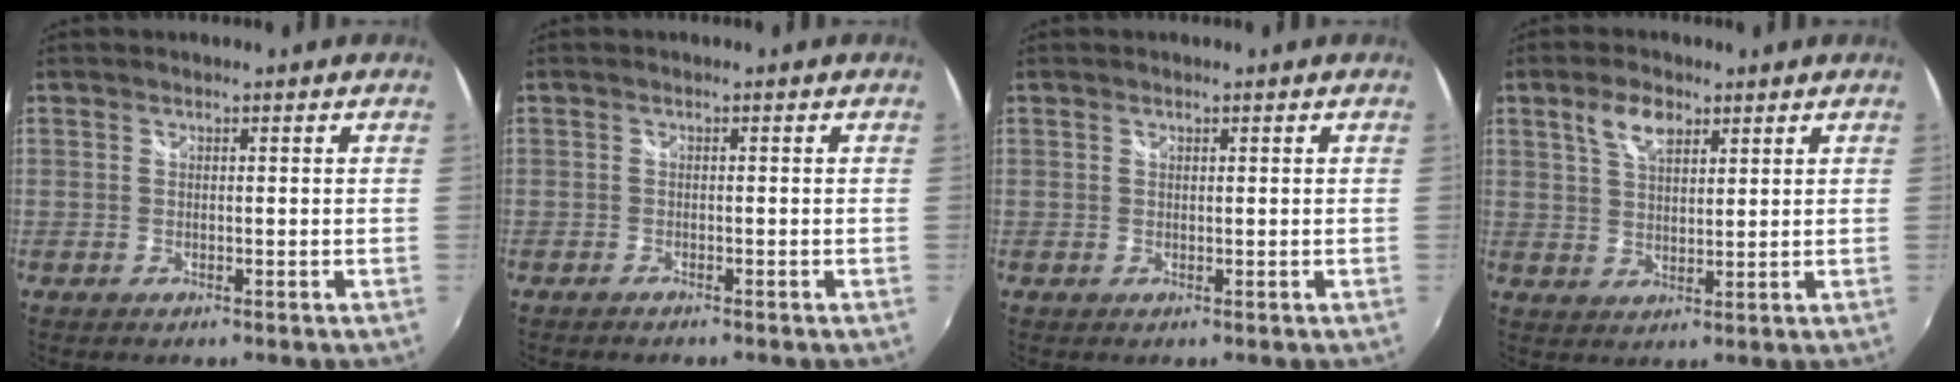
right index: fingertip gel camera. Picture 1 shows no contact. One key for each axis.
{"total": 1.0, "fx": -1.0, "fy": 0.3, "fz": 0.2, "tx": -0.010, "ty": -0.003, "tz": -0.019}
{"total": 0.0}
{"total": 5.6, "fx": 3.2, "fy": 2.8, "fz": 3.7, "tx": -0.067, "ty": 0.010, "tz": 0.059}